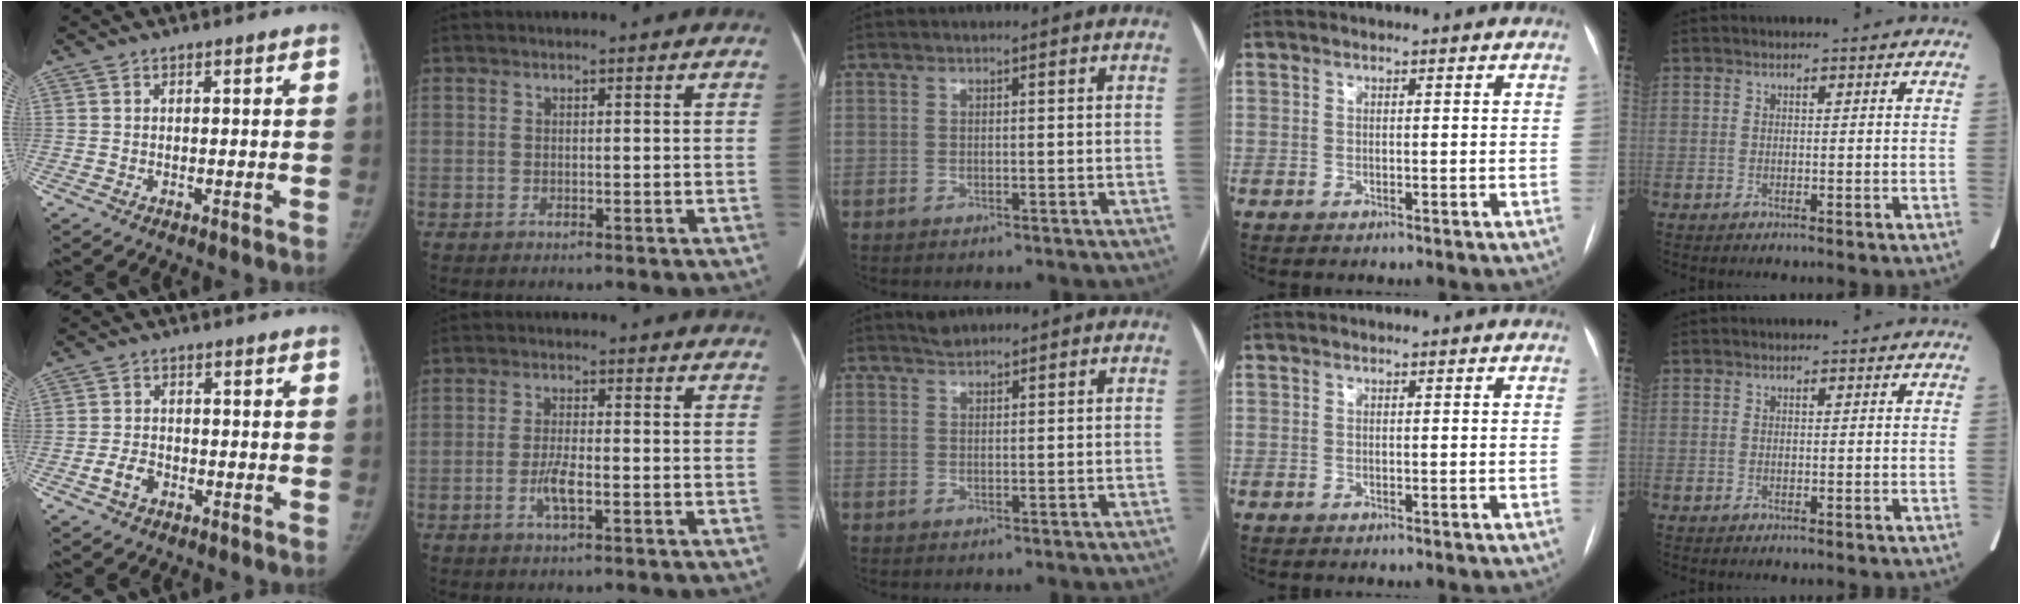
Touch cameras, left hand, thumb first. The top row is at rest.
{"thumb": {"total": 3.8, "force": [-1.7, 2.6, 2.1], "torque": [-0.036, 0.015, -0.030]}, "index": {"total": 3.6, "force": [-1.3, 0.7, 3.3], "torque": [-0.069, -0.001, -0.026]}, "middle": {"total": 1.5, "force": [1.4, 0.4, 0.3], "torque": [-0.008, 0.007, 0.027]}}